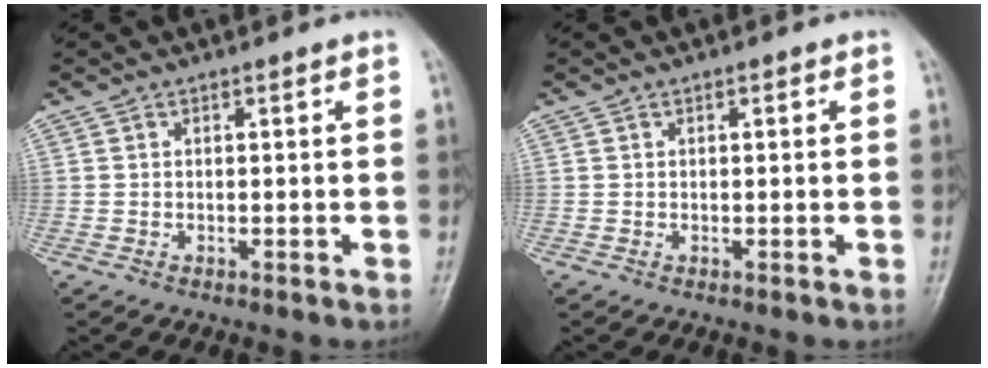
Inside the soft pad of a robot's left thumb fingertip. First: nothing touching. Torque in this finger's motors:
{"motor_torque": [-0.16, -0.05, -0.17, 0.00, 0.01]}